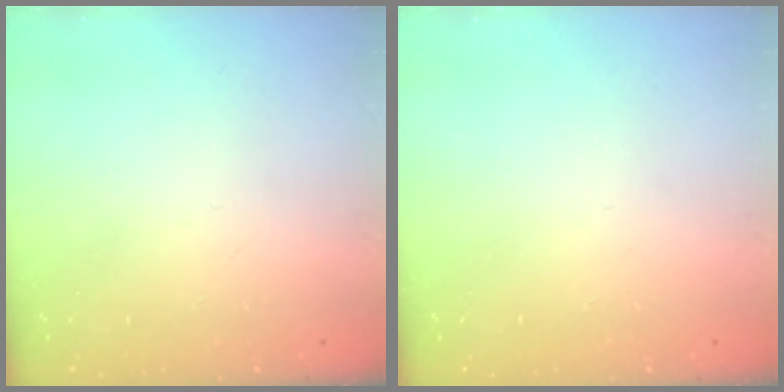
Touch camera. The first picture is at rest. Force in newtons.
{"total": 0.0}